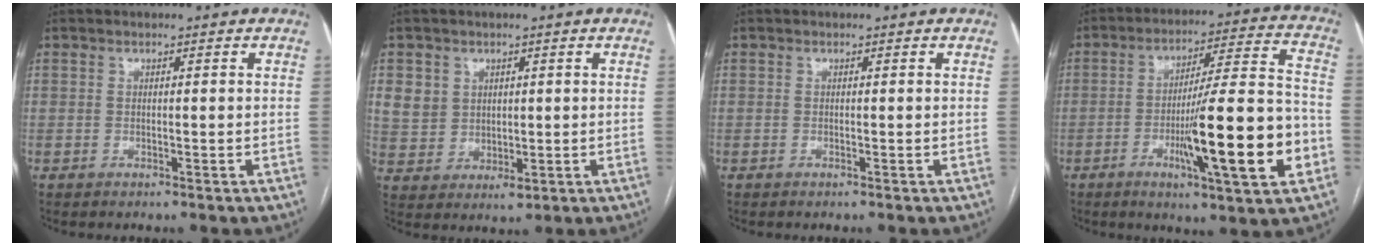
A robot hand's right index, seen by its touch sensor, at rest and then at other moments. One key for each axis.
{"total": 6.1, "fx": 2.3, "fy": 5.4, "fz": 1.7, "tx": -0.036, "ty": 0.005, "tz": 0.057}
{"total": 0.0}
{"total": 18.5, "fx": -5.5, "fy": 1.1, "fz": 17.6, "tx": -0.268, "ty": -0.004, "tz": -0.082}